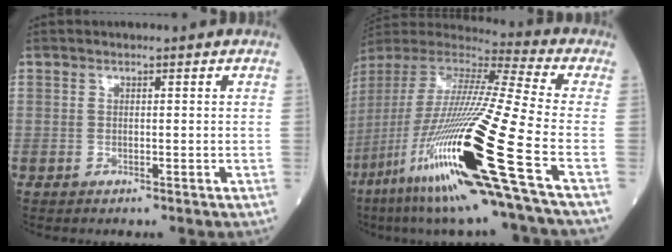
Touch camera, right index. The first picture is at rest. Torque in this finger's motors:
{"motor_torque": [2.14, 0.00, 1.05, 0.21]}